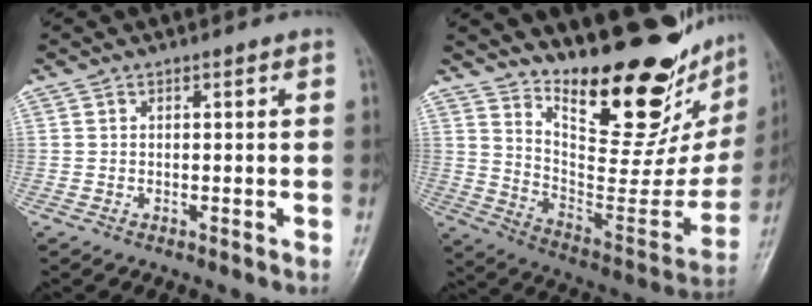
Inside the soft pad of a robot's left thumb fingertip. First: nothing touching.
{"total": 26.8, "force": [19.2, 8.5, 16.7], "torque": [-0.207, -0.131, 0.292]}